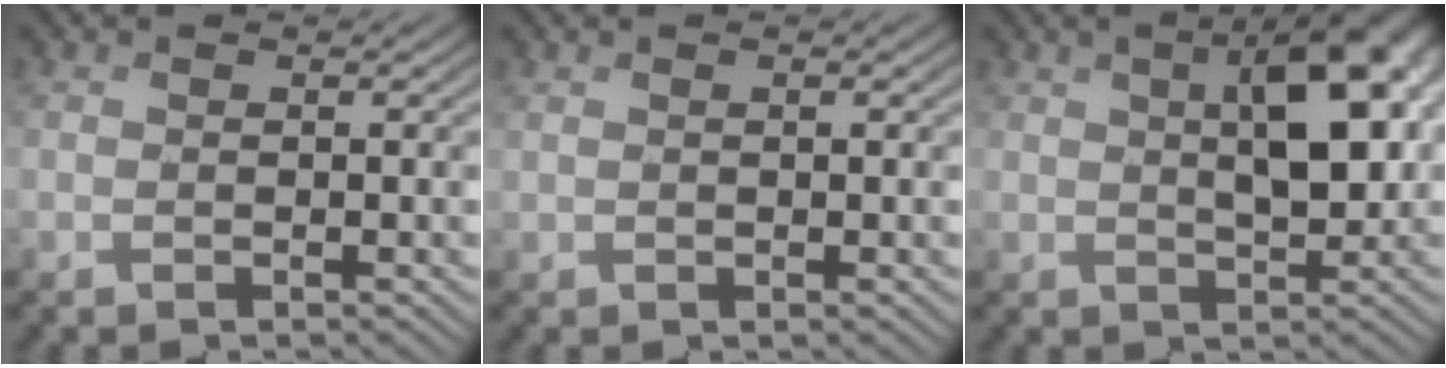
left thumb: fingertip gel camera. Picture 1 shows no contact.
{"total": 0.8, "force": [0.5, 0.2, 0.7], "torque": [-0.014, 0.003, 0.011]}
{"total": 8.8, "force": [2.2, 3.9, 7.5], "torque": [-0.116, 0.013, 0.034]}